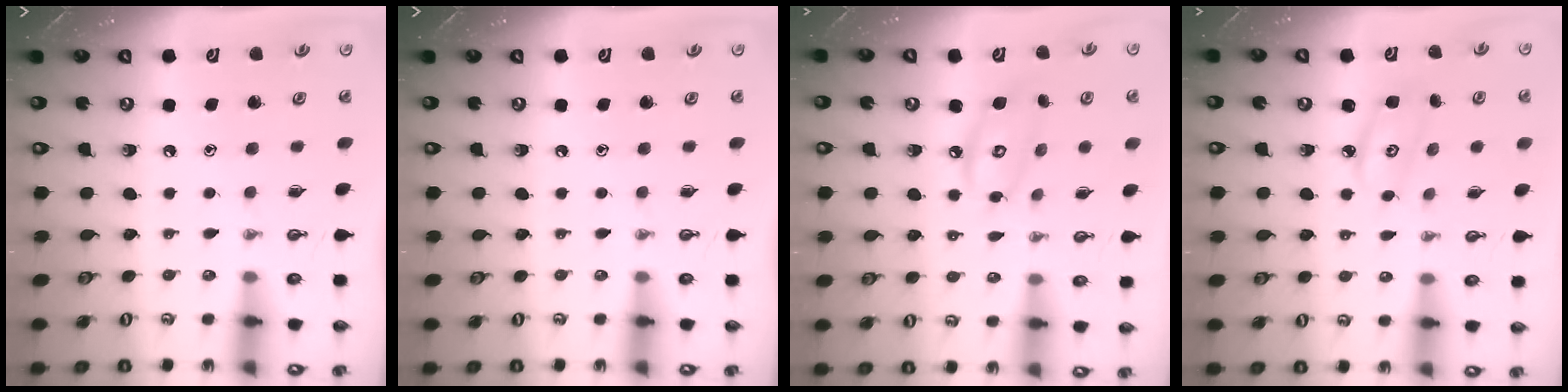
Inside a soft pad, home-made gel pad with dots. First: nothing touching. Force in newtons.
{"total": 0.0}
{"total": 8.7, "press": 8.7, "slide": 0.7}
{"total": 4.3, "press": 4.2, "slide": 0.3}